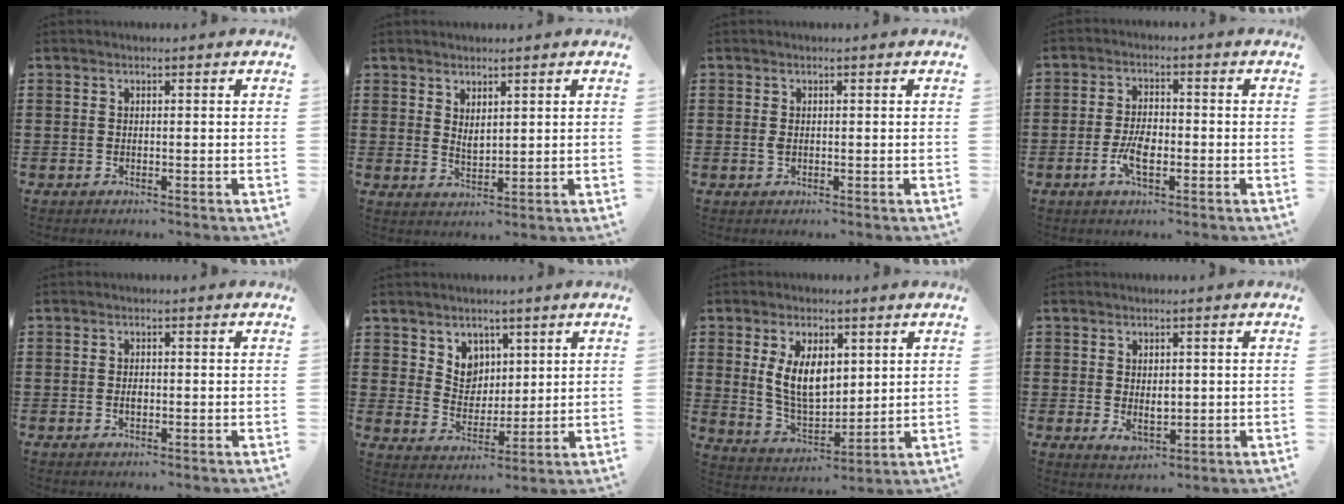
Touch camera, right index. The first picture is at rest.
{"total": 2.1, "force": [1.8, 0.7, 0.9], "torque": [-0.019, 0.003, 0.033]}
{"total": 1.0, "force": [0.1, 0.6, 0.8], "torque": [-0.018, 0.003, 0.000]}
{"total": 4.8, "force": [-1.6, 2.1, 4.1], "torque": [-0.090, 0.000, -0.032]}
{"total": 1.2, "force": [-0.2, 0.7, 1.0], "torque": [-0.020, 0.002, -0.003]}
{"total": 5.4, "force": [3.3, 4.3, 0.5], "torque": [-0.030, 0.000, 0.060]}
{"total": 8.5, "force": [2.3, 4.8, 6.6], "torque": [-0.146, 0.005, 0.038]}
{"total": 2.8, "force": [0.2, 1.9, 2.1], "torque": [-0.025, -0.002, 0.002]}